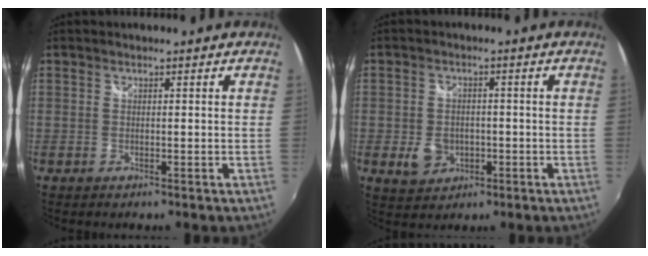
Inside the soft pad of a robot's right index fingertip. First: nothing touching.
{"total": 5.8, "force": [-1.6, 4.6, 3.0], "torque": [-0.068, 0.000, -0.021]}